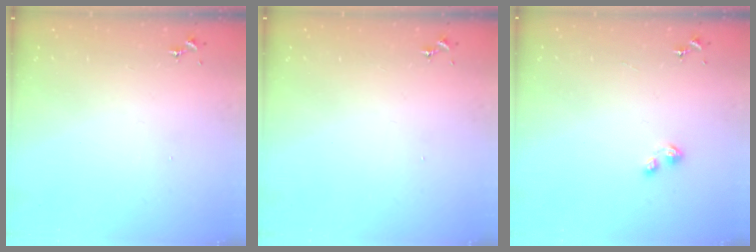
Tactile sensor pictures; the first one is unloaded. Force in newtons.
{"total": 0.0}
{"total": 2.2, "press": 2.2, "slide": 0.2}